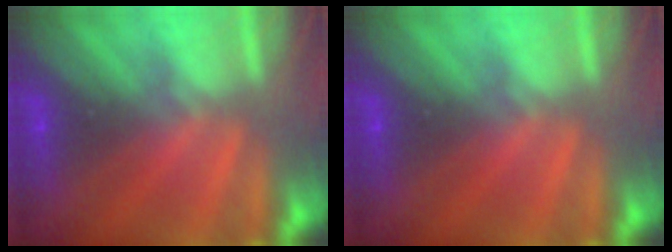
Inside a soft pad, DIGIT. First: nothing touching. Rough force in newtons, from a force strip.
{"total": 0.0}